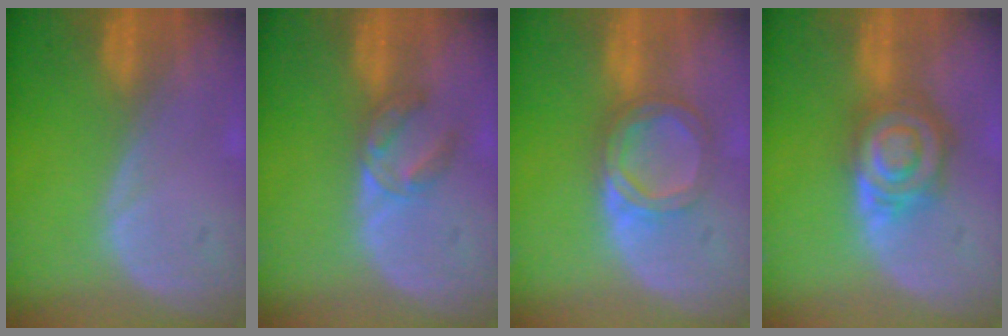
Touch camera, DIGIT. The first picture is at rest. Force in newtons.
{"total": 3.8, "press": 3.6, "slide": 1.0}
{"total": 5.5, "press": 5.2, "slide": 1.9}
{"total": 7.9, "press": 6.9, "slide": 3.7}